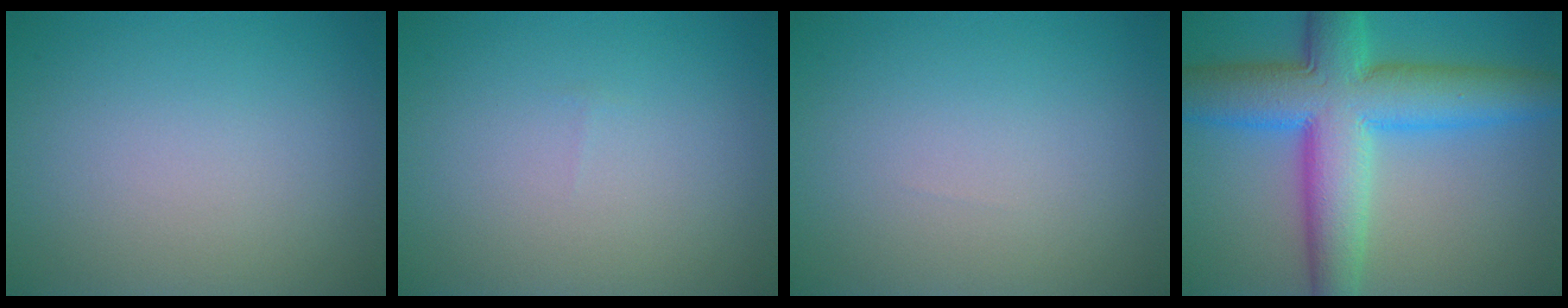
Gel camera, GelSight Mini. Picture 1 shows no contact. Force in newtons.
{"total": 0.0}
{"total": 0.0}
{"total": 11.1, "press": 11.1, "slide": 0.2}